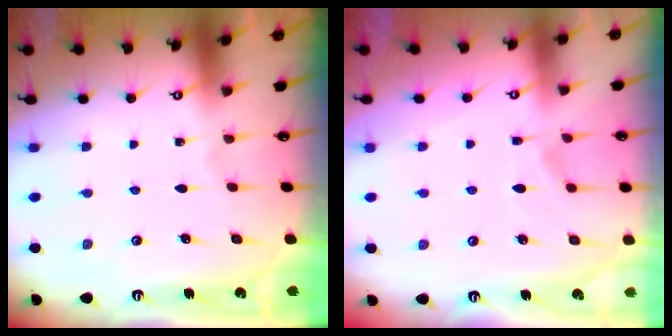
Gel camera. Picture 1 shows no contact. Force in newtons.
{"total": 1.7, "press": 1.0, "slide": 1.3}